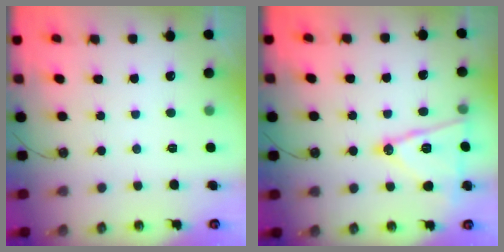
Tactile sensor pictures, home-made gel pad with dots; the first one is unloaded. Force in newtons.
{"total": 14.0, "press": 13.5, "slide": 3.7}